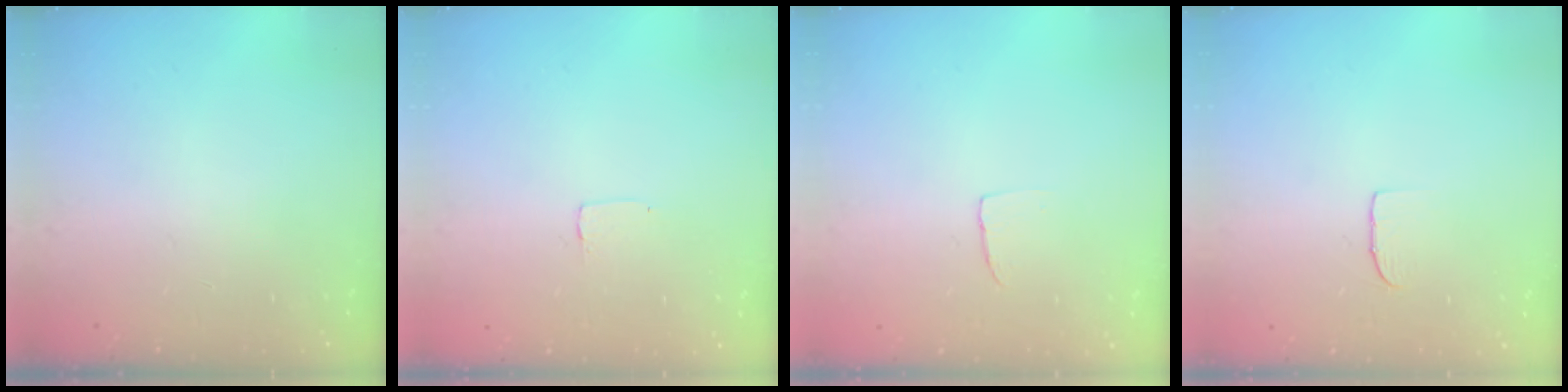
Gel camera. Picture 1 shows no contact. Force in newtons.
{"total": 2.6, "press": 2.6, "slide": 0.2}
{"total": 2.4, "press": 2.4, "slide": 0.1}
{"total": 4.3, "press": 4.3, "slide": 0.3}